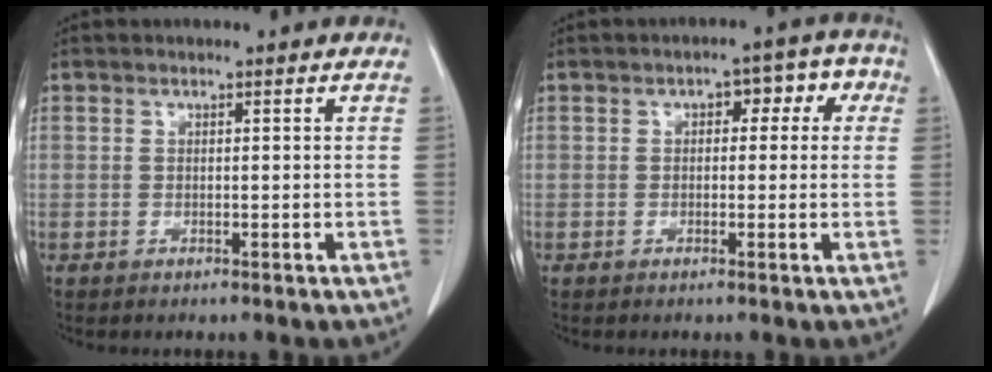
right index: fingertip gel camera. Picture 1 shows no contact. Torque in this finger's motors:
{"motor_torque": [0.05, 0.05, 0.03, 0.01]}